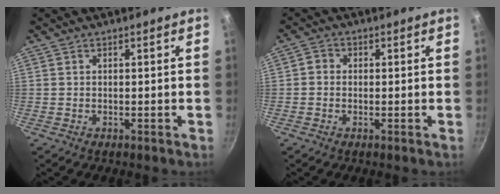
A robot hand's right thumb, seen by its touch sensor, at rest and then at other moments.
{"total": 2.1, "force": [-0.2, 1.9, 0.9], "torque": [-0.011, 0.006, -0.011]}